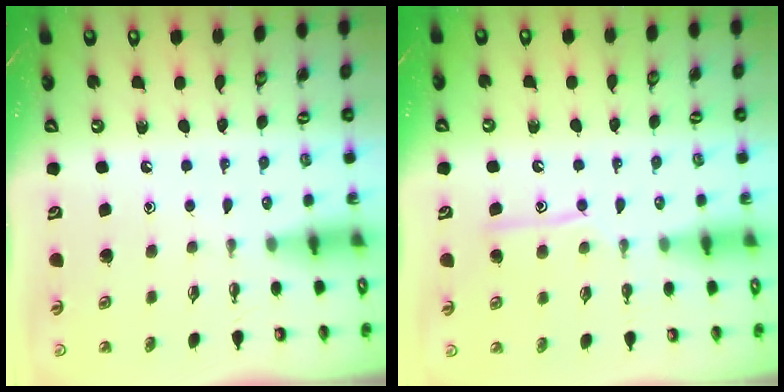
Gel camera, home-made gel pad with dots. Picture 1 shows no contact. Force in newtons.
{"total": 9.4, "press": 9.4, "slide": 0.7}